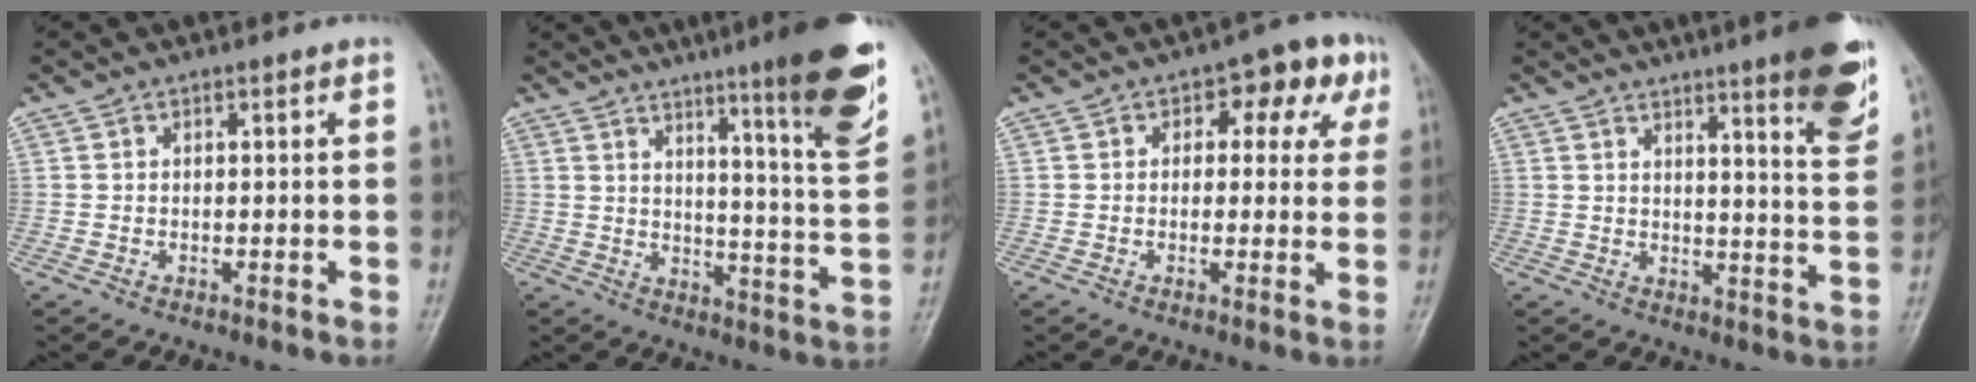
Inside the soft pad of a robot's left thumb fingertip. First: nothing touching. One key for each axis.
{"total": 17.9, "fx": 10.6, "fy": 1.3, "fz": 14.4, "tx": -0.177, "ty": -0.061, "tz": 0.146}
{"total": 8.9, "fx": 3.2, "fy": 5.2, "fz": 6.5, "tx": -0.035, "ty": 0.014, "tz": 0.031}
{"total": 12.6, "fx": 7.6, "fy": 1.6, "fz": 10.0, "tx": -0.113, "ty": -0.046, "tz": 0.098}